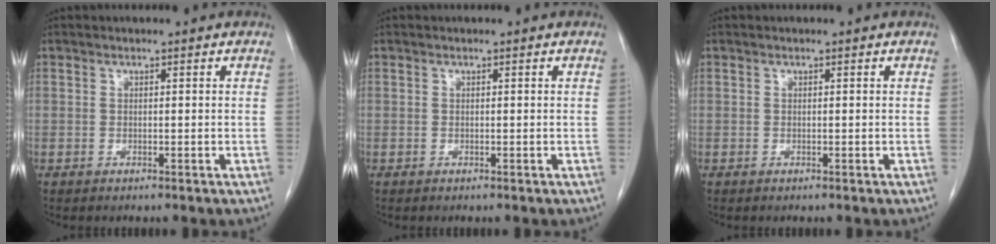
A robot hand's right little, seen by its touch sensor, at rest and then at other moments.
{"total": 0.0}
{"total": 0.0}